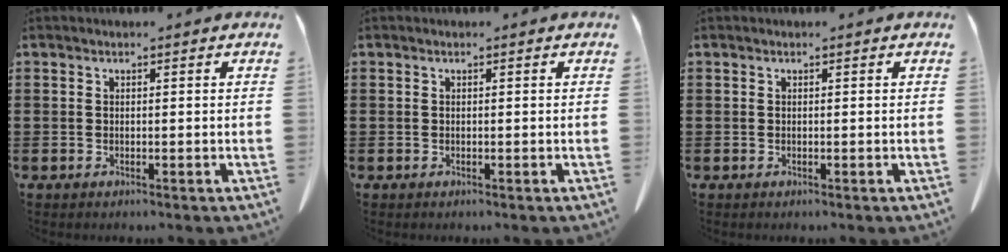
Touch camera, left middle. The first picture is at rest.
{"total": 0.0}
{"total": 0.0}